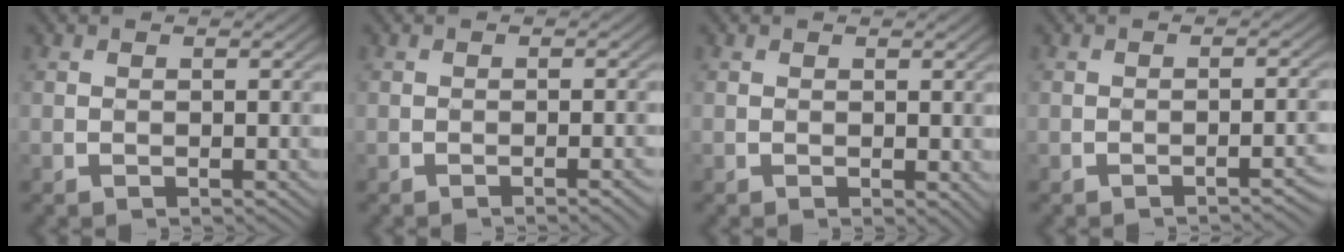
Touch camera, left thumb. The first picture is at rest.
{"total": 2.1, "force": [-1.0, 0.4, 1.8], "torque": [-0.019, 0.010, -0.020]}
{"total": 0.5, "force": [0.2, 0.2, 0.4], "torque": [-0.009, -0.003, 0.005]}
{"total": 3.0, "force": [-1.7, 0.7, 2.4], "torque": [-0.023, 0.011, -0.029]}